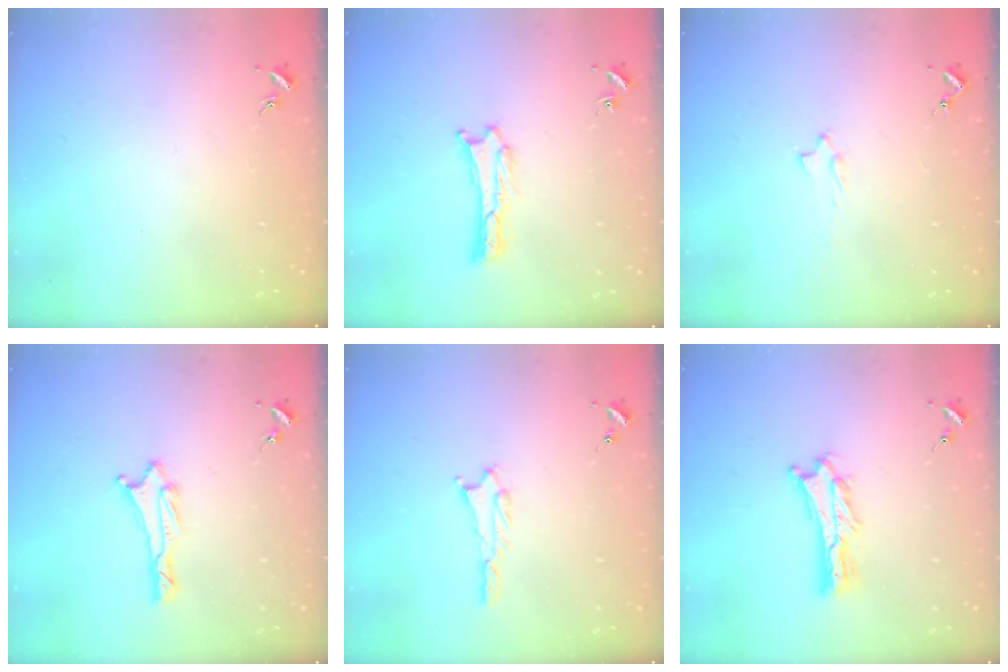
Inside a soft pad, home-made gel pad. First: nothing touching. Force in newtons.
{"total": 0.9, "press": 0.9, "slide": 0.0}
{"total": 2.0, "press": 2.0, "slide": 0.4}
{"total": 1.3, "press": 1.3, "slide": 0.1}
{"total": 1.8, "press": 1.8, "slide": 0.2}
{"total": 2.7, "press": 2.7, "slide": 0.3}